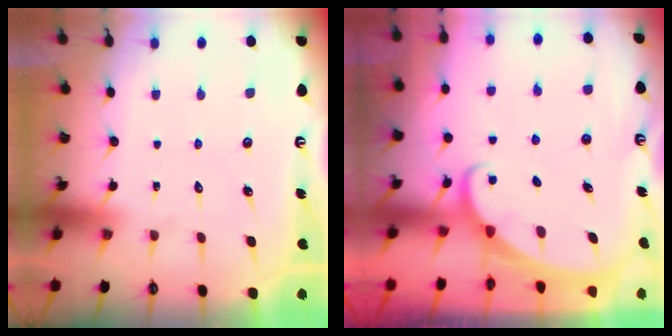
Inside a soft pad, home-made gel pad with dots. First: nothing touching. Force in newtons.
{"total": 1.7, "press": 1.7, "slide": 0.1}